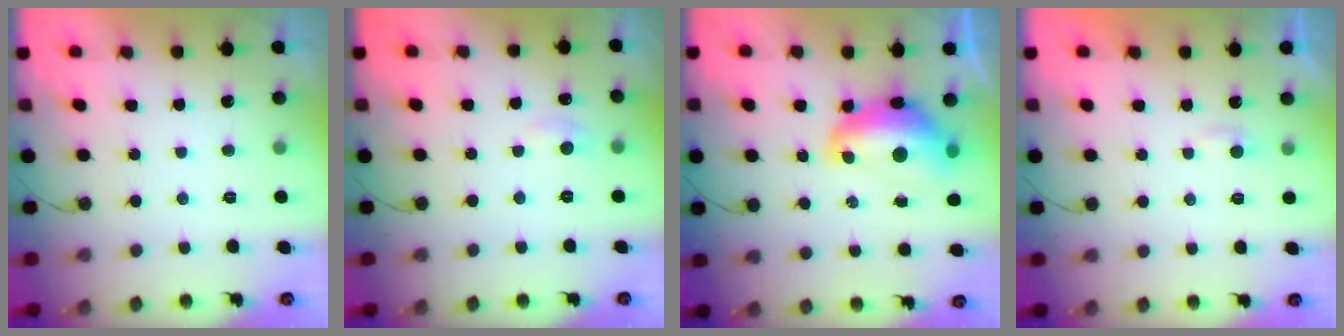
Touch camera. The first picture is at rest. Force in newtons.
{"total": 5.9, "press": 5.9, "slide": 0.9}
{"total": 14.4, "press": 14.4, "slide": 1.3}
{"total": 2.4, "press": 2.4, "slide": 0.2}